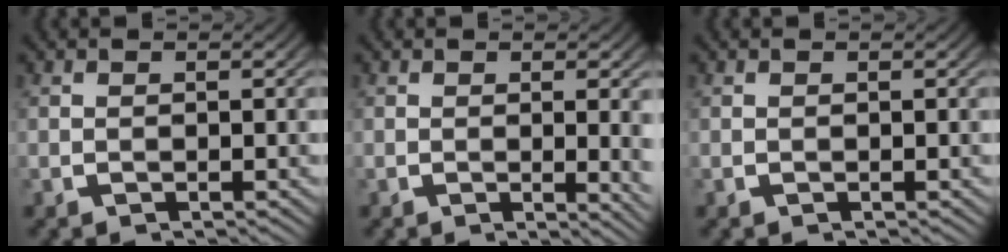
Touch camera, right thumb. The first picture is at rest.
{"total": 2.6, "force": [0.1, 0.4, 2.5], "torque": [-0.033, -0.007, 0.003]}
{"total": 0.0}